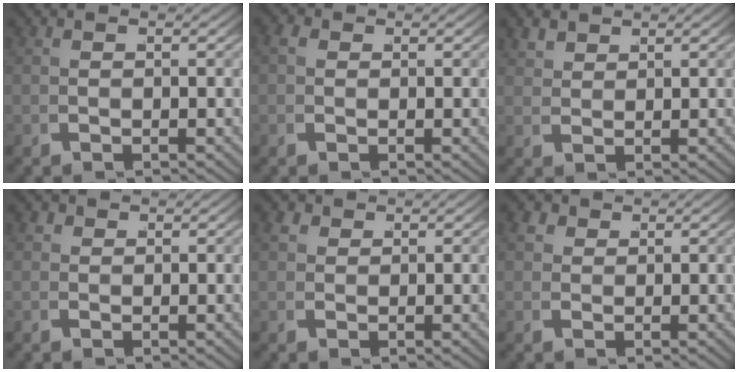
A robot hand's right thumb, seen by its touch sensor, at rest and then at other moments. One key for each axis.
{"total": 1.1, "fx": 0.2, "fy": 1.0, "fz": 0.3, "tx": -0.007, "ty": 0.002, "tz": 0.001}
{"total": 2.0, "fx": 1.9, "fy": 0.6, "fz": 0.2, "tx": -0.003, "ty": 0.004, "tz": 0.042}
{"total": 1.5, "fx": 0.7, "fy": 1.3, "fz": 0.3, "tx": -0.010, "ty": -0.001, "tz": 0.013}
{"total": 2.2, "fx": 1.1, "fy": 1.7, "fz": 0.7, "tx": -0.023, "ty": -0.004, "tz": 0.025}
{"total": 2.6, "fx": 1.3, "fy": 2.1, "fz": 0.8, "tx": -0.027, "ty": -0.004, "tz": 0.027}